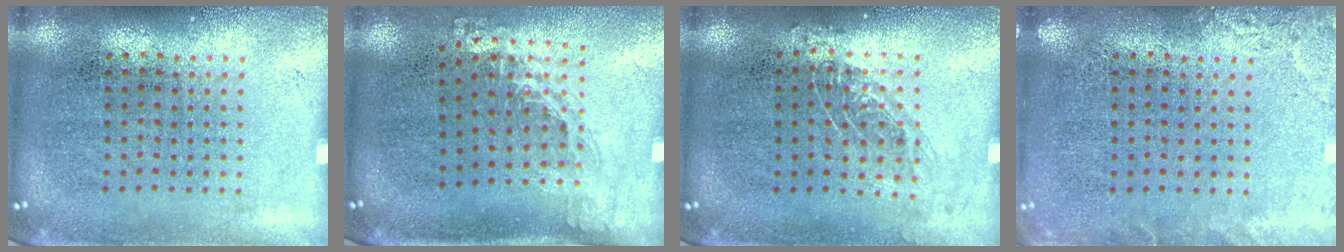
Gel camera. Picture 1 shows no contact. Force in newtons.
{"total": 1.3, "press": 0.9, "slide": 0.9}
{"total": 0.9, "press": 0.8, "slide": 0.4}
{"total": 2.0, "press": 2.0, "slide": 0.3}